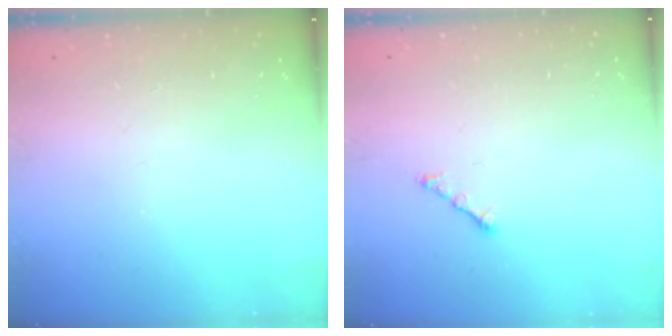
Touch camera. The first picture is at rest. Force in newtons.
{"total": 2.3, "press": 2.2, "slide": 0.7}